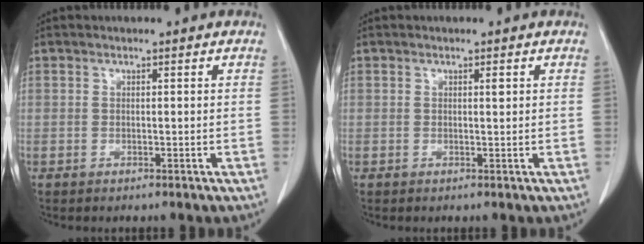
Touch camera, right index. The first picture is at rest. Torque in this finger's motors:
{"motor_torque": [0.07, -0.03, 0.02, 0.01]}